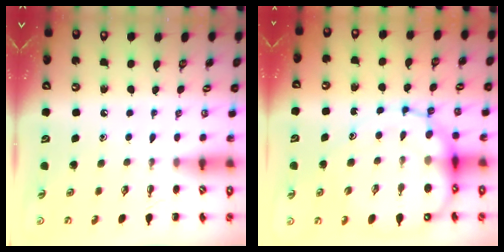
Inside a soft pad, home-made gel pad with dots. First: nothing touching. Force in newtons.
{"total": 17.9, "press": 17.4, "slide": 4.4}